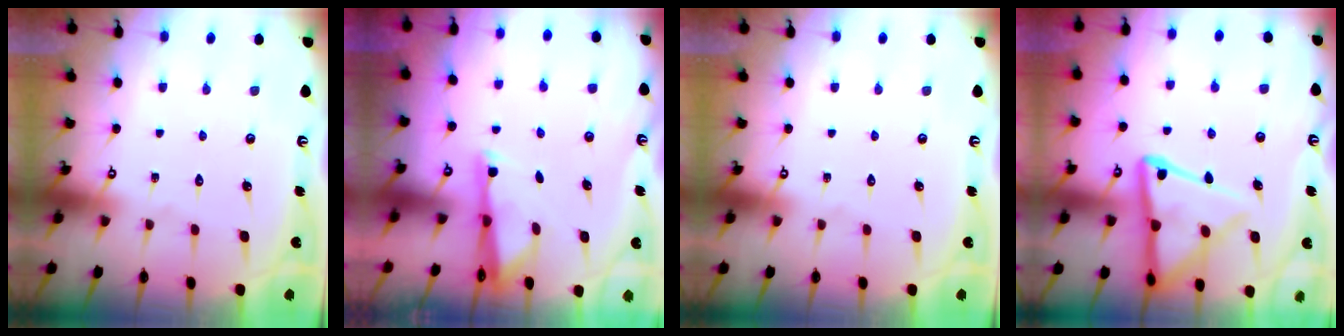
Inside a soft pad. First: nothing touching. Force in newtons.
{"total": 3.0, "press": 2.9, "slide": 0.5}
{"total": 0.0}
{"total": 14.2, "press": 14.2, "slide": 1.5}